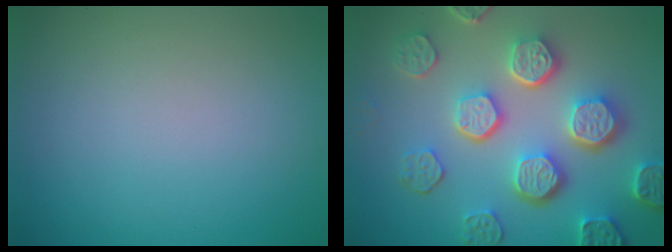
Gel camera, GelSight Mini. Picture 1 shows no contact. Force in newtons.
{"total": 7.6, "press": 5.9, "slide": 4.8}